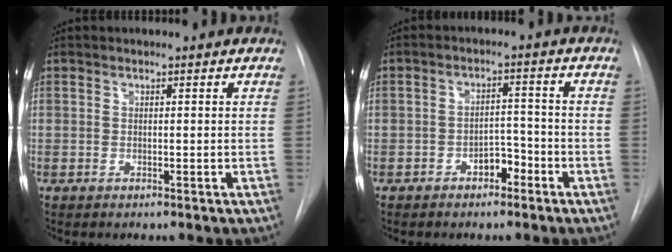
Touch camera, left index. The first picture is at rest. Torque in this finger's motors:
{"motor_torque": [0.23, 0.40, 0.03, 0.01]}